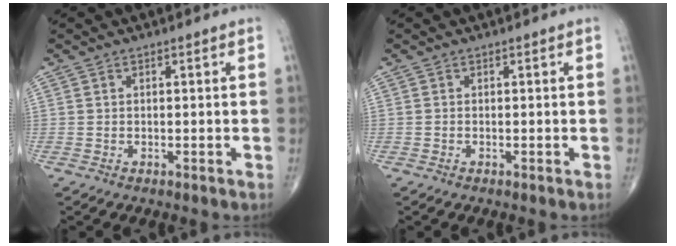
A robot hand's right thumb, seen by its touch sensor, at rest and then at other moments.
{"total": 0.0}